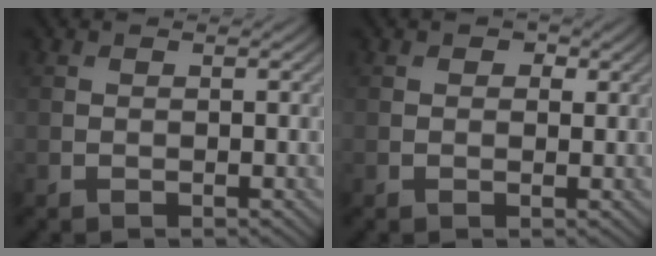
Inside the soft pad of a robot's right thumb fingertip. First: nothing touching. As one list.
[{"total": 1.6, "force": [0.7, 1.2, 0.8], "torque": [-0.008, -0.004, 0.006]}]